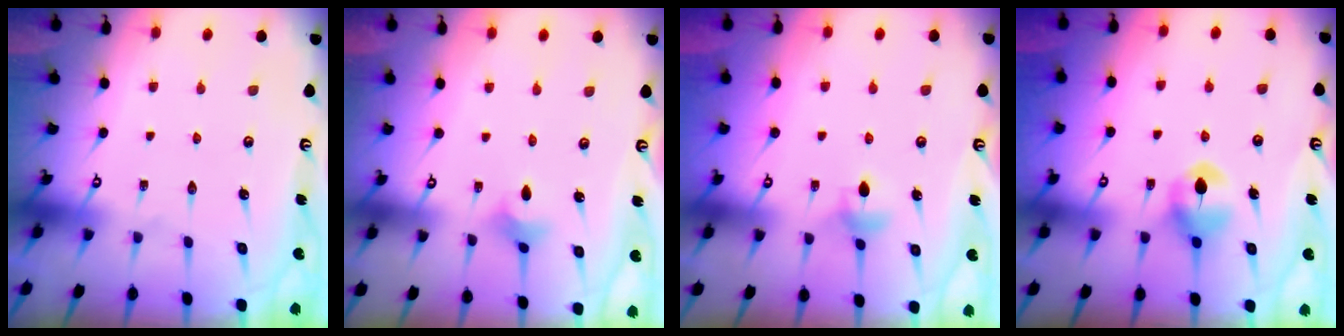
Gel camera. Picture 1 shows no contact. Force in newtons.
{"total": 4.2, "press": 4.2, "slide": 0.7}
{"total": 4.7, "press": 4.6, "slide": 0.7}
{"total": 6.9, "press": 6.9, "slide": 0.3}